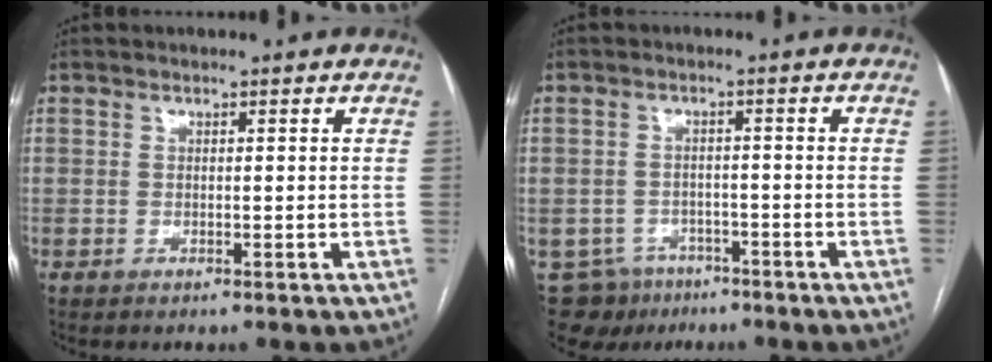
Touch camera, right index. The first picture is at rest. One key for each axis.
{"total": 6.9, "fx": -4.5, "fy": 5.2, "fz": 0.7, "tx": -0.007, "ty": 0.011, "tz": -0.063}